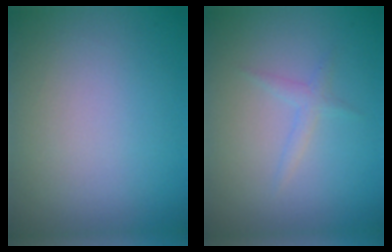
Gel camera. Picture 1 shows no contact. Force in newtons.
{"total": 1.2, "press": 1.2, "slide": 0.1}